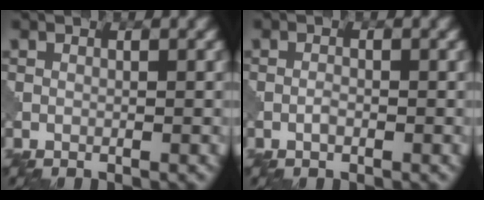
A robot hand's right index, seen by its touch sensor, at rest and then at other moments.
{"total": 0.8, "force": [-0.4, 0.3, 0.6], "torque": [-0.013, 0.001, -0.009]}